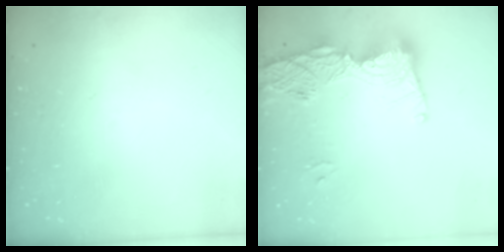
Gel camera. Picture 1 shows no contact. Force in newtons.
{"total": 17.4, "press": 17.3, "slide": 1.4}